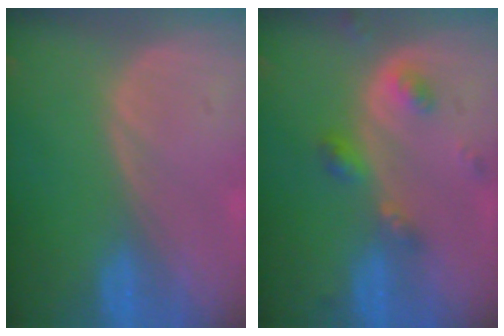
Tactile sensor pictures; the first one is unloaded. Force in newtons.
{"total": 4.7, "press": 4.2, "slide": 2.1}